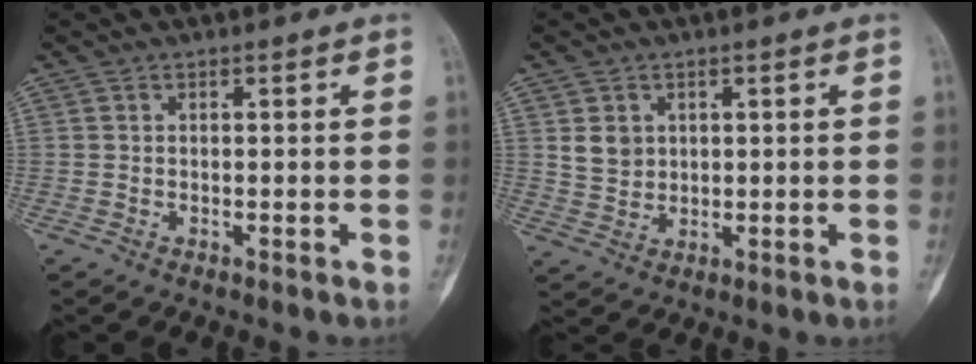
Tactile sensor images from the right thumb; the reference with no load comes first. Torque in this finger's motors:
{"motor_torque": [0.83, 0.60, 0.03, 0.09, 0.01]}